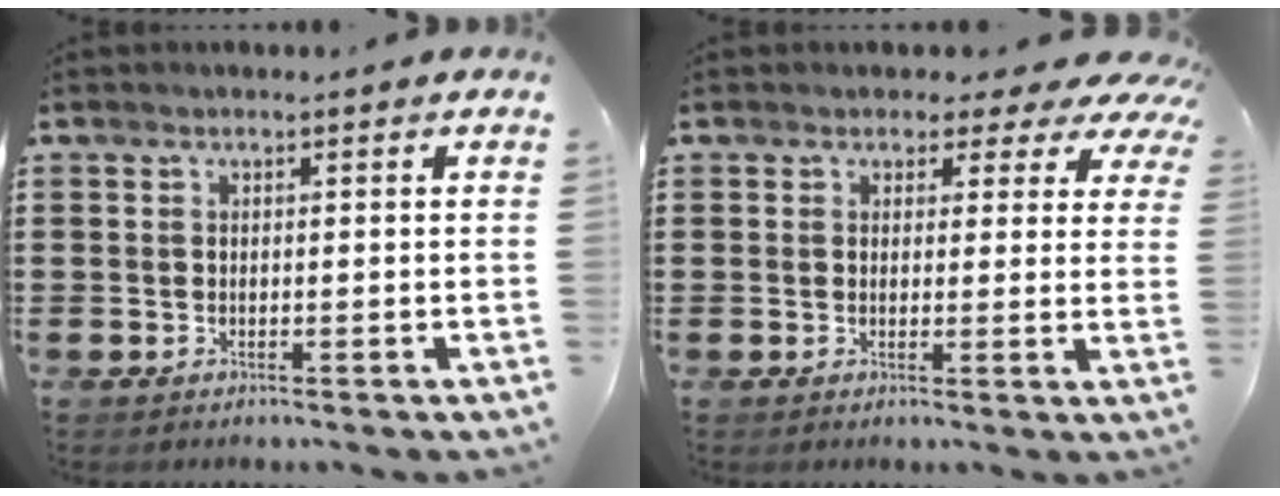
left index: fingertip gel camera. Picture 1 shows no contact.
{"total": 3.1, "force": [2.0, 2.0, 1.2], "torque": [-0.014, -0.006, 0.028]}